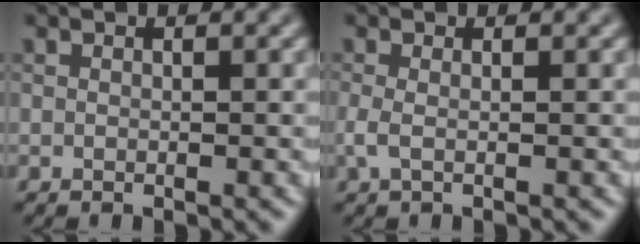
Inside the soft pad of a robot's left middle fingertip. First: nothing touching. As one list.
[{"total": 1.3, "force": [-0.2, 0.5, 1.2], "torque": [-0.030, -0.001, -0.007]}]